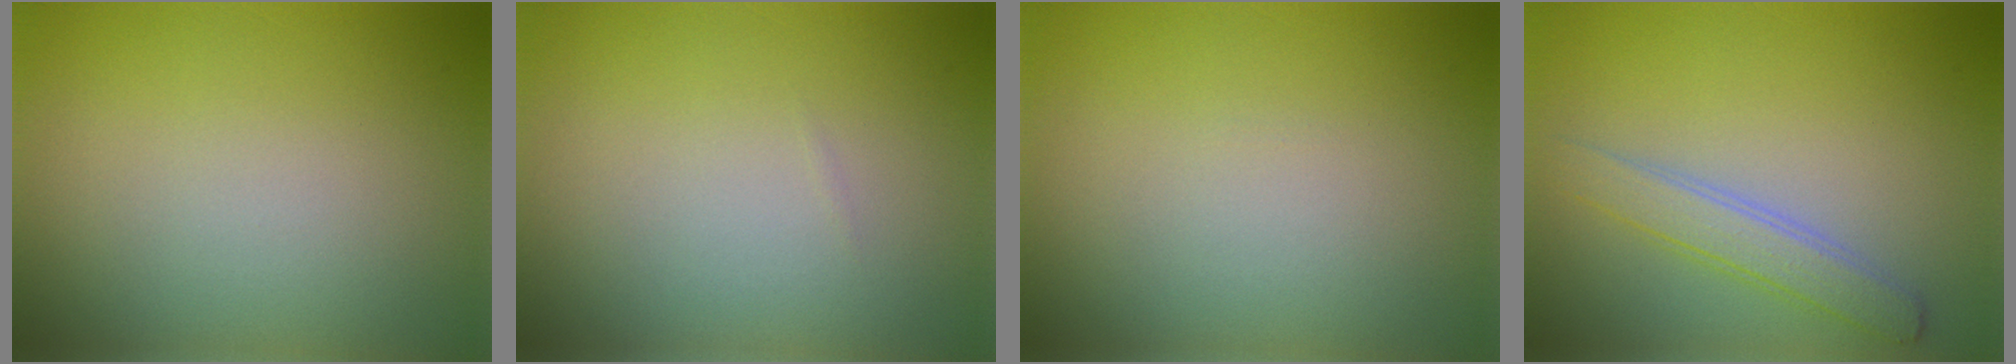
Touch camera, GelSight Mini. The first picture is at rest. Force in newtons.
{"total": 0.0}
{"total": 0.0}
{"total": 2.6, "press": 2.6, "slide": 0.1}